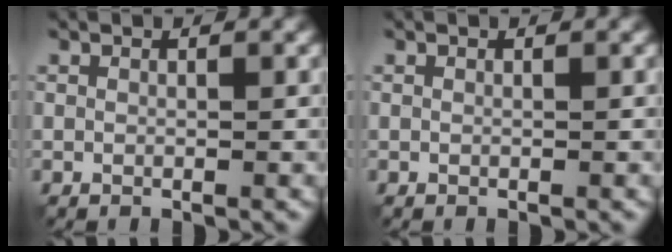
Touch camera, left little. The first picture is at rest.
{"total": 0.0}